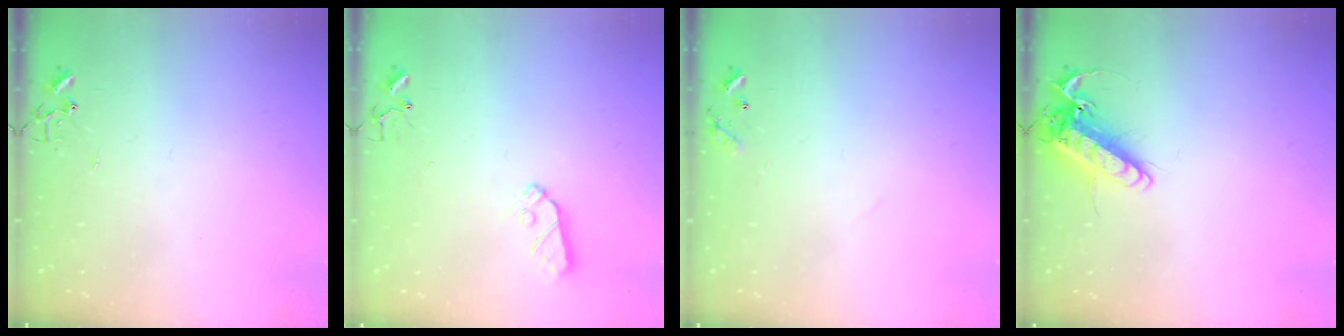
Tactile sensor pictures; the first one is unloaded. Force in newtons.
{"total": 7.3, "press": 7.2, "slide": 0.5}
{"total": 7.2, "press": 7.2, "slide": 0.5}
{"total": 14.8, "press": 14.6, "slide": 2.4}